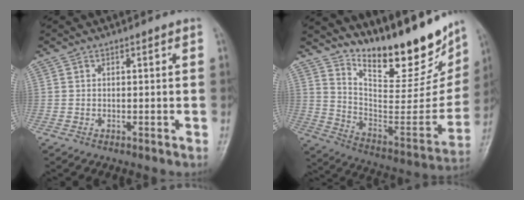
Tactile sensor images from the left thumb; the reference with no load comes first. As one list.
[{"total": 24.2, "force": [18.4, 7.7, 13.7], "torque": [-0.169, -0.108, 0.289]}]